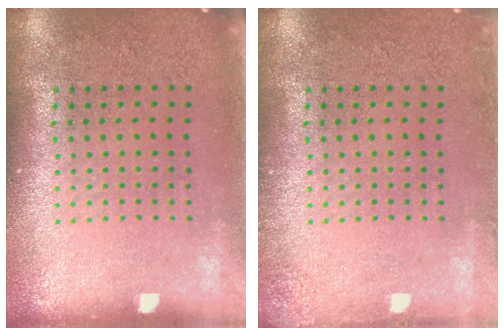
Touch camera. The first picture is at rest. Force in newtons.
{"total": 1.1, "press": 1.1, "slide": 0.1}